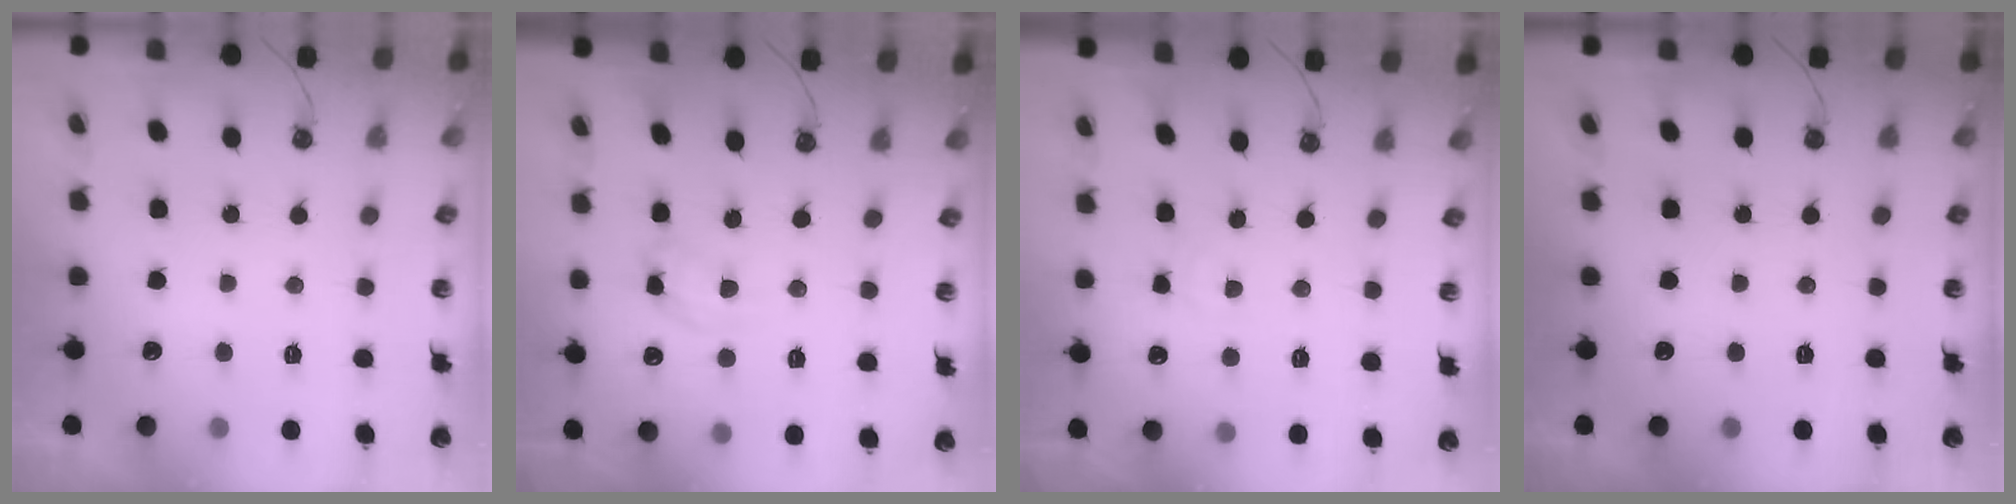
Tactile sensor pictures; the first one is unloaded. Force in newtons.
{"total": 10.6, "press": 10.6, "slide": 0.8}
{"total": 1.6, "press": 1.6, "slide": 0.2}
{"total": 0.0}